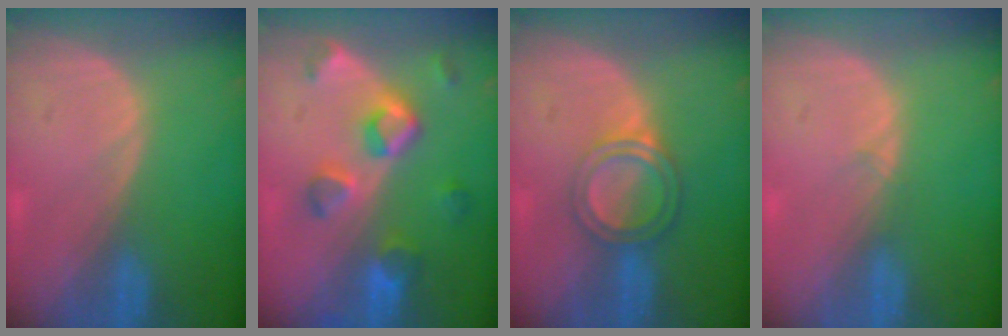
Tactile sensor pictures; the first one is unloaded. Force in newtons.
{"total": 7.8, "press": 7.1, "slide": 3.1}
{"total": 5.2, "press": 4.7, "slide": 2.2}
{"total": 0.6, "press": 0.6, "slide": 0.1}